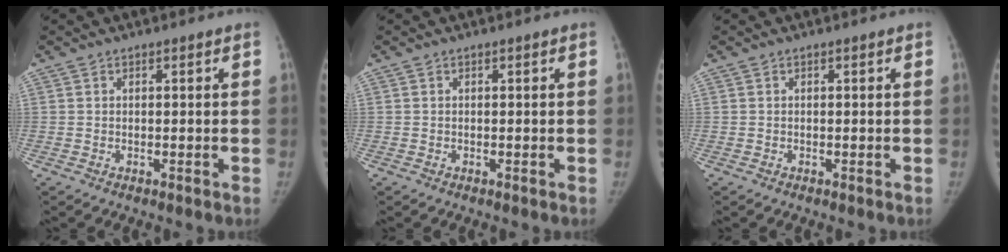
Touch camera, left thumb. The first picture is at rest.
{"total": 0.0}
{"total": 0.0}